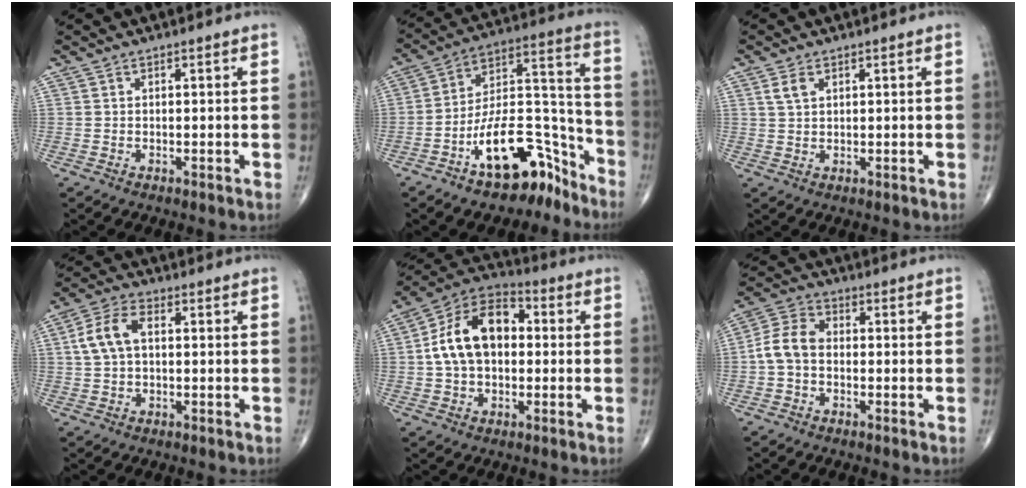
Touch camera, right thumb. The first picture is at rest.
{"total": 16.7, "force": [-10.6, 7.6, 10.3], "torque": [-0.129, 0.113, -0.178]}
{"total": 2.7, "force": [1.3, 1.6, 1.7], "torque": [-0.032, 0.001, 0.029]}
{"total": 7.4, "force": [1.0, 4.4, 5.9], "torque": [-0.123, 0.021, 0.017]}
{"total": 15.1, "force": [1.0, 9.9, 11.4], "torque": [-0.186, 0.033, 0.005]}
{"total": 7.0, "force": [-0.9, 5.0, 4.8], "torque": [-0.091, 0.024, -0.030]}